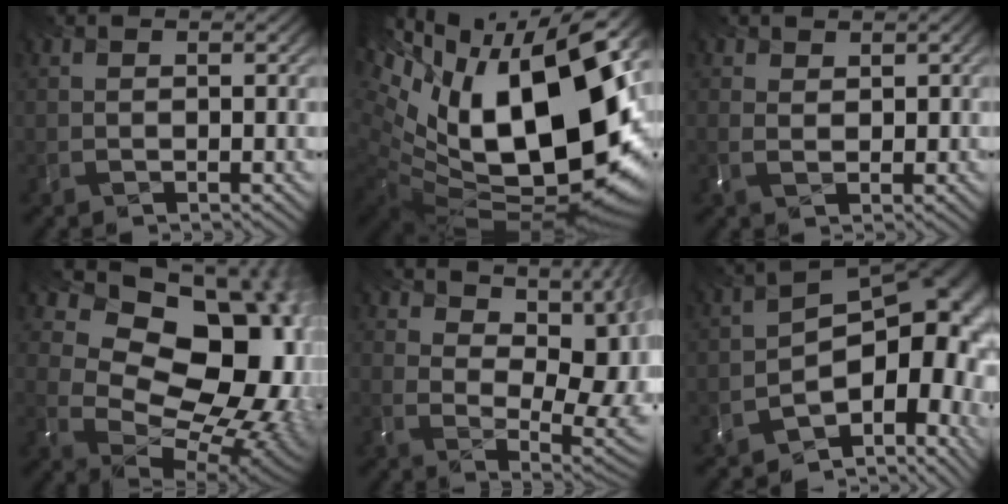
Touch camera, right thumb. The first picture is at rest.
{"total": 19.2, "force": [2.3, 10.8, 15.8], "torque": [-0.285, -0.026, 0.091]}
{"total": 1.1, "force": [0.5, -0.1, -1.0], "torque": [-0.004, -0.009, 0.039]}
{"total": 16.6, "force": [3.7, 11.7, 11.1], "torque": [-0.162, -0.001, 0.107]}
{"total": 14.0, "force": [6.6, 6.7, 10.4], "torque": [-0.162, 0.016, 0.131]}
{"total": 14.6, "force": [-5.3, 8.7, 10.5], "torque": [-0.149, -0.047, -0.045]}